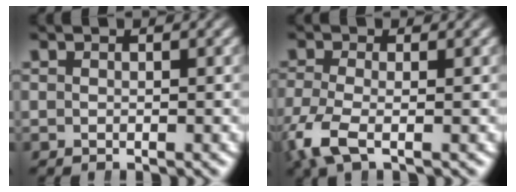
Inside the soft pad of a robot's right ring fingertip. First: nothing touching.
{"total": 3.7, "force": [-1.8, 1.6, 2.8], "torque": [-0.082, -0.024, -0.020]}